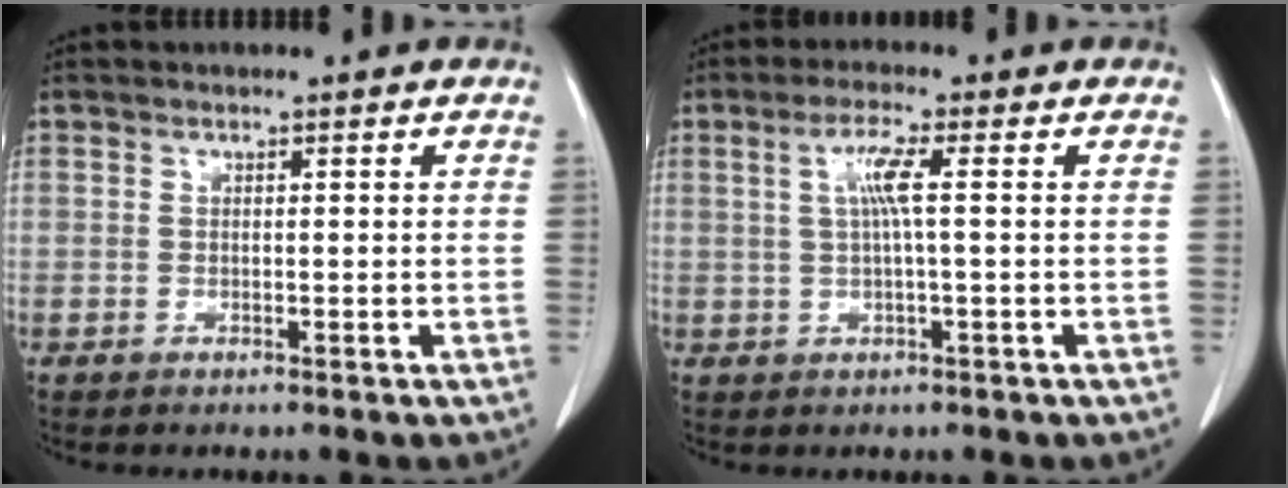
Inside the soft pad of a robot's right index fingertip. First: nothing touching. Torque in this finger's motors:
{"motor_torque": [0.53, 0.26, 0.11, 0.03]}